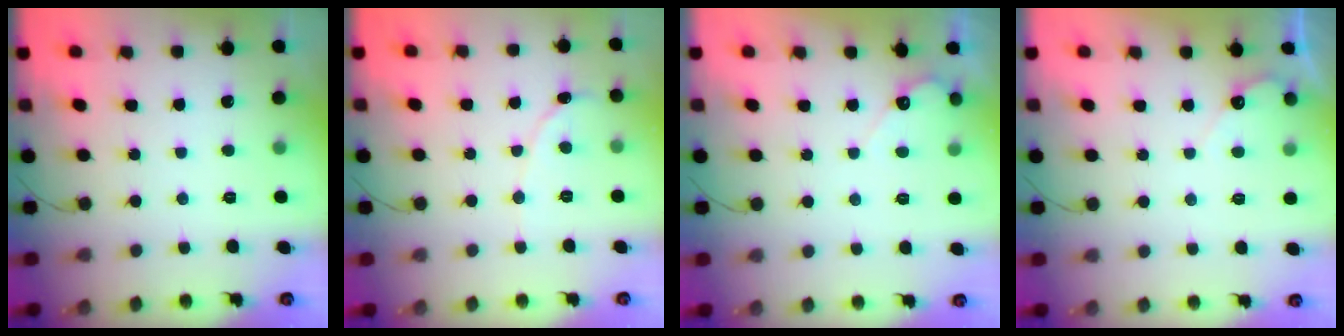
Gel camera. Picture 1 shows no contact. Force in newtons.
{"total": 2.1, "press": 2.1, "slide": 0.2}
{"total": 4.0, "press": 3.9, "slide": 0.3}
{"total": 3.5, "press": 3.5, "slide": 0.2}